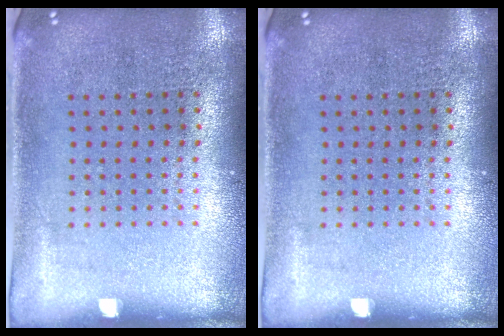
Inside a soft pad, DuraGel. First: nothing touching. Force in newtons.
{"total": 0.0}